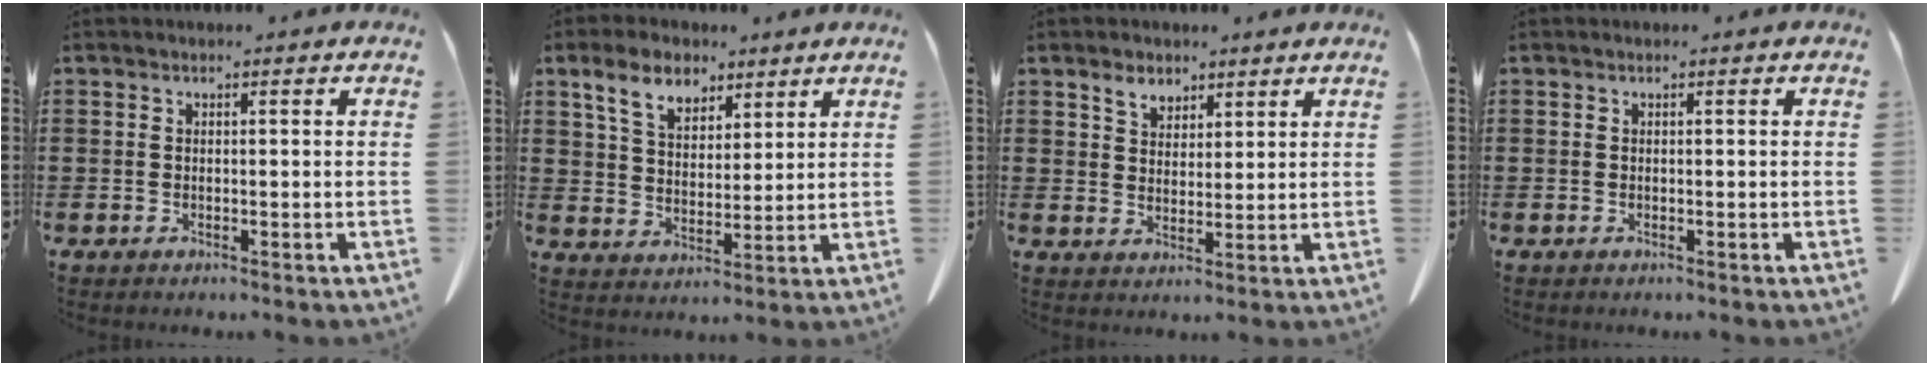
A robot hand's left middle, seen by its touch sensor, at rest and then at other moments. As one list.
[{"total": 7.5, "force": [5.2, 4.2, 3.4], "torque": [-0.090, 0.005, 0.097]}, {"total": 3.7, "force": [2.7, 2.3, 0.9], "torque": [-0.021, 0.006, 0.050]}, {"total": 0.0}]